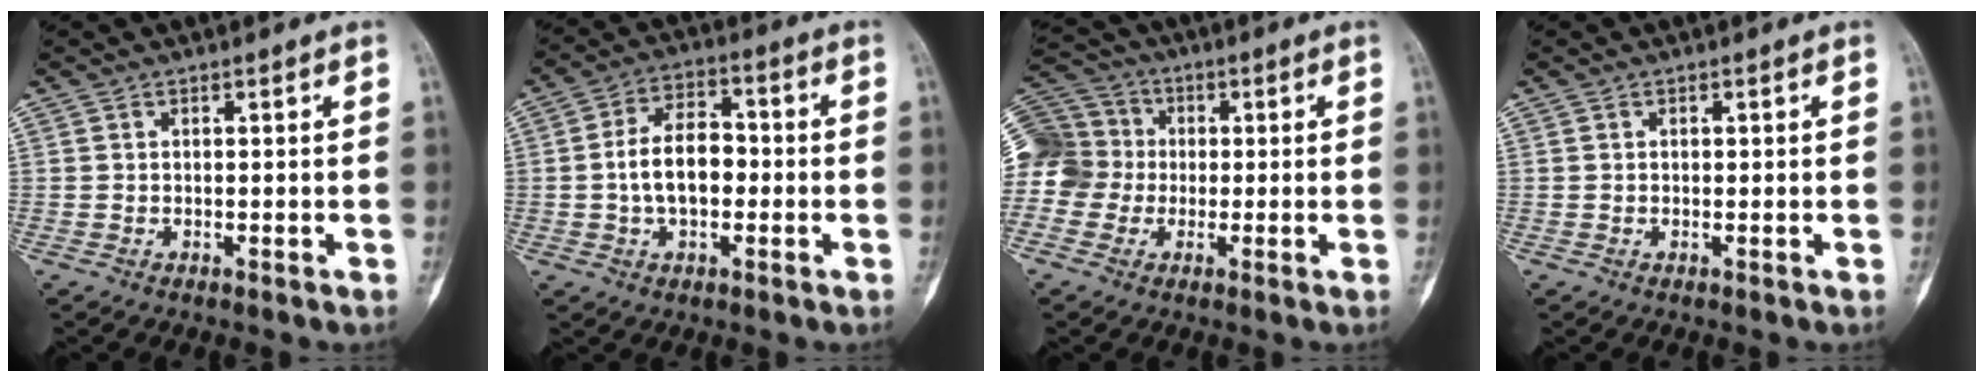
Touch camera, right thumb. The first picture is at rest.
{"total": 9.9, "force": [-0.8, 6.0, 7.8], "torque": [-0.126, 0.027, -0.021]}
{"total": 15.0, "force": [-0.3, 14.2, 4.8], "torque": [-0.116, 0.056, -0.002]}
{"total": 0.7, "force": [0.2, 0.3, 0.6], "torque": [-0.012, 0.000, 0.004]}